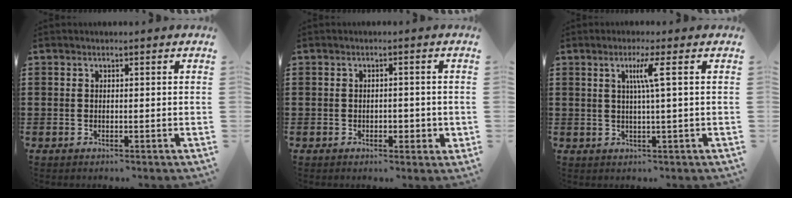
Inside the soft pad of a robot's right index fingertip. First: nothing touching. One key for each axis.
{"total": 1.7, "fx": -0.5, "fy": 1.1, "fz": 1.1, "tx": -0.022, "ty": 0.004, "tz": -0.012}
{"total": 4.2, "fx": 1.0, "fy": -0.5, "fz": 4.0, "tx": -0.078, "ty": -0.003, "tz": 0.011}